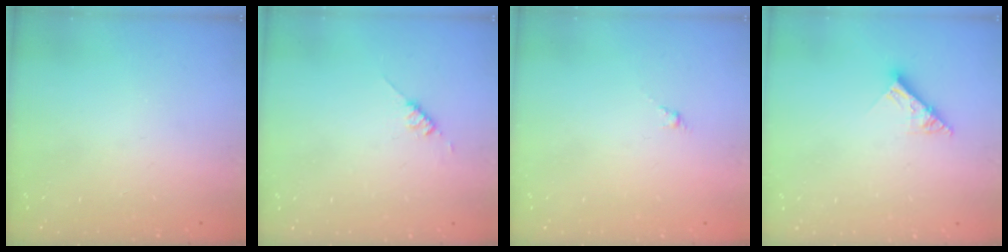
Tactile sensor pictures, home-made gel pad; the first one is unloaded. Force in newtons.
{"total": 2.6, "press": 2.6, "slide": 0.3}
{"total": 0.0}
{"total": 8.2, "press": 8.1, "slide": 1.0}